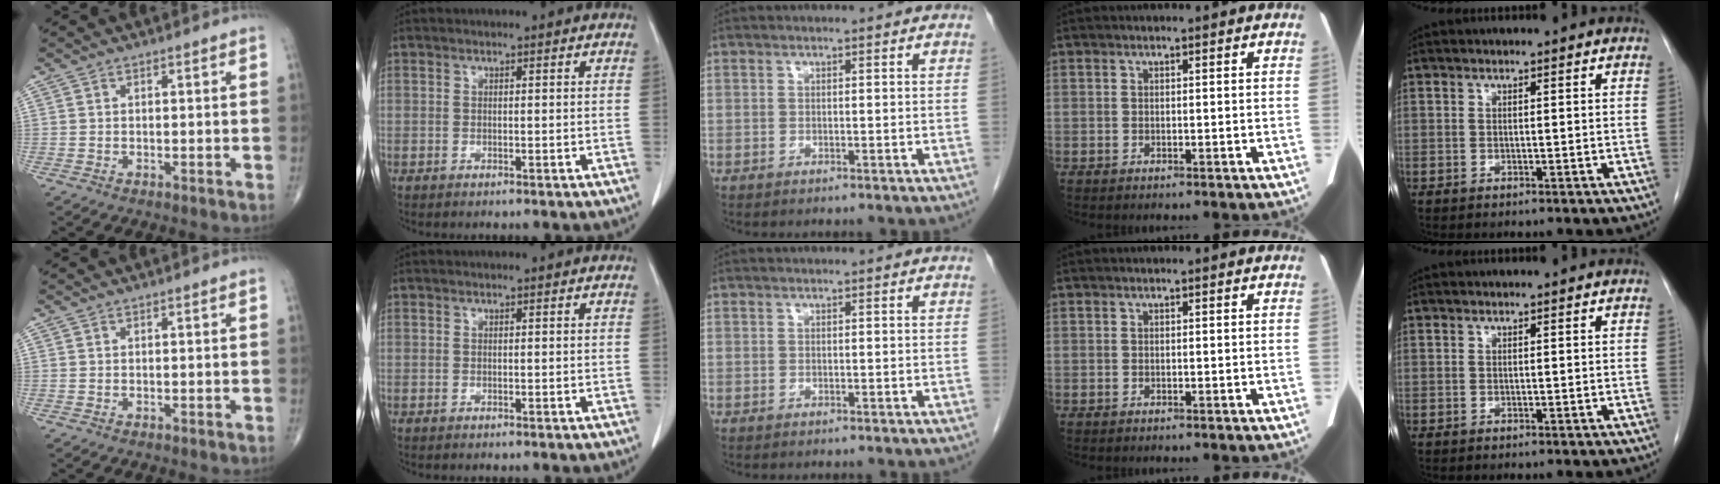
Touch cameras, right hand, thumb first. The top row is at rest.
{}